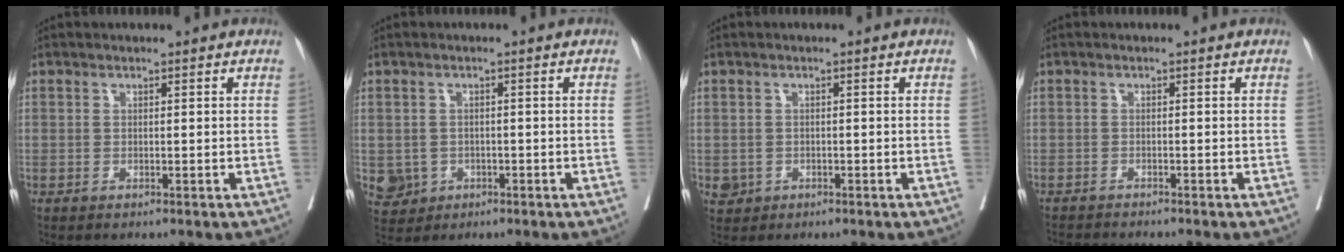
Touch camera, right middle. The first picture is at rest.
{"total": 4.4, "force": [-1.4, 4.1, 0.6], "torque": [-0.008, 0.006, -0.017]}
{"total": 1.9, "force": [-0.7, 1.7, 0.5], "torque": [-0.005, 0.004, -0.005]}
{"total": 4.5, "force": [-4.3, -0.3, 1.2], "torque": [-0.013, -0.012, -0.067]}